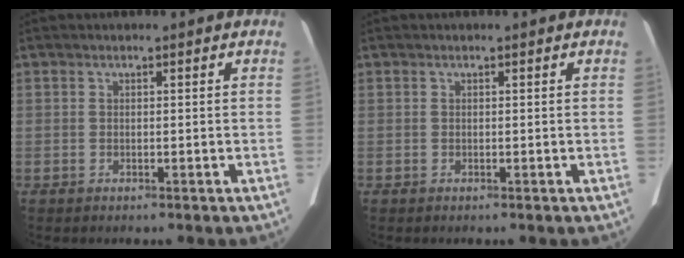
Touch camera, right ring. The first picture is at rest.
{"total": 0.0}